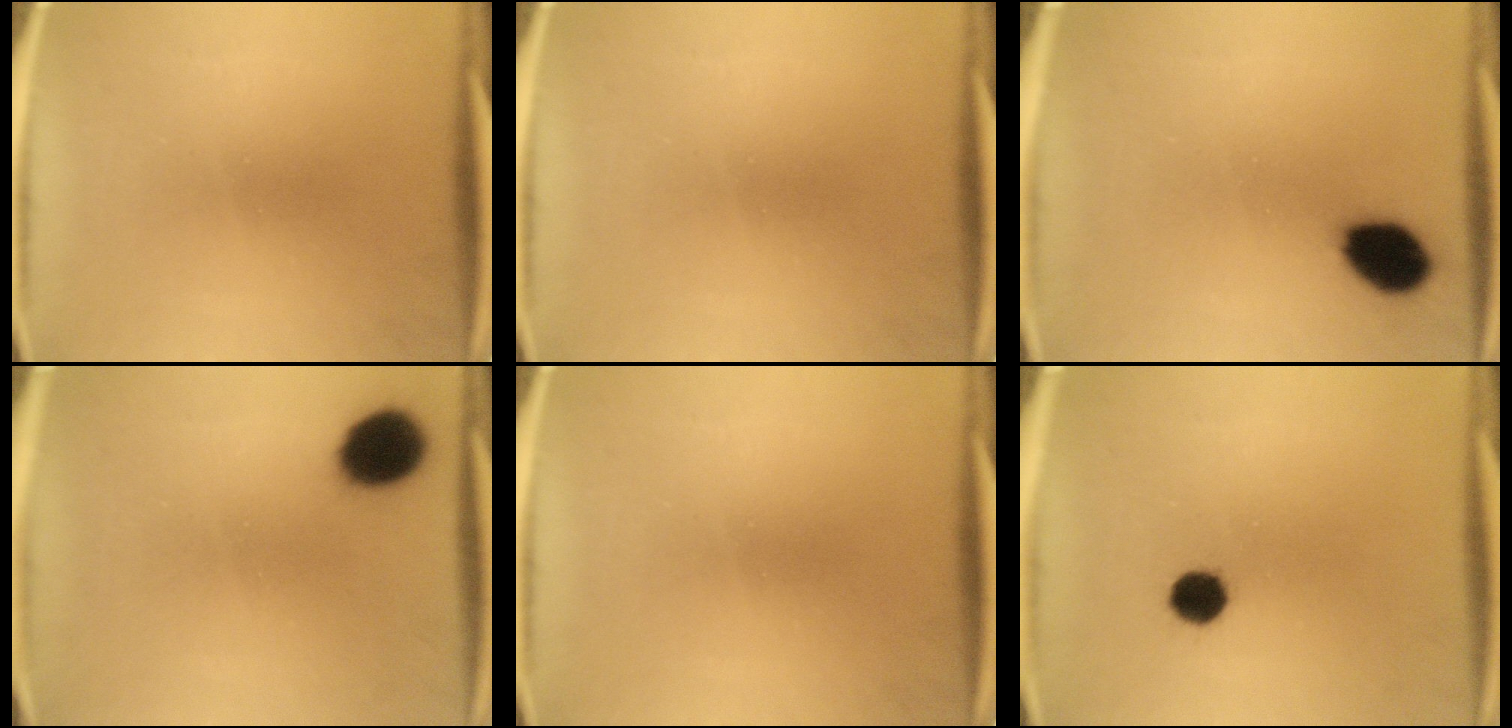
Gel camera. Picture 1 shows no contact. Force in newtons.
{"total": 0.0}
{"total": 9.8}
{"total": 10.3}
{"total": 0.0}
{"total": 4.7}